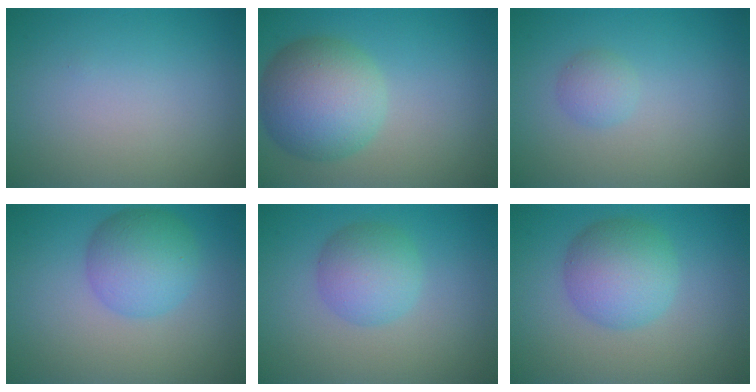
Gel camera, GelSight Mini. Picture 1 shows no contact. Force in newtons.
{"total": 7.6, "press": 7.6, "slide": 0.3}
{"total": 1.4, "press": 1.4, "slide": 0.0}
{"total": 4.7, "press": 4.7, "slide": 0.1}
{"total": 3.8, "press": 3.8, "slide": 0.2}
{"total": 5.1, "press": 5.1, "slide": 0.1}